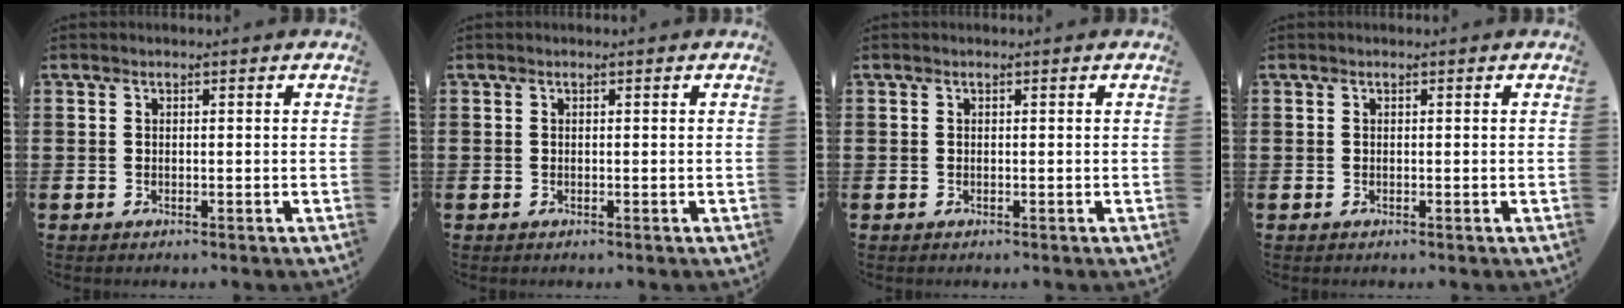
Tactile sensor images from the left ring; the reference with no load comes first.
{"total": 0.0}
{"total": 0.0}
{"total": 0.0}